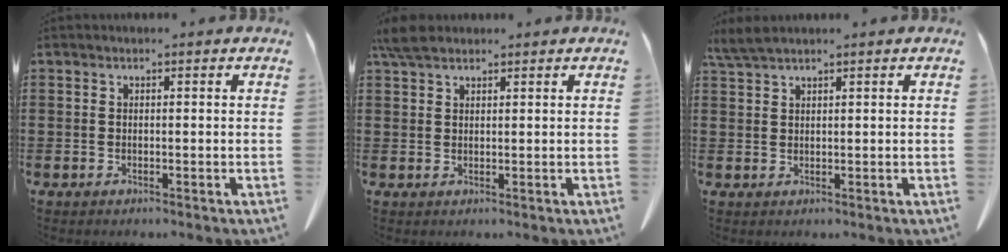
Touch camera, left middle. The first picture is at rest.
{"total": 3.6, "force": [2.7, 1.3, 1.9], "torque": [-0.046, 0.006, 0.052]}
{"total": 2.6, "force": [2.1, 0.2, 1.5], "torque": [-0.034, 0.002, 0.040]}